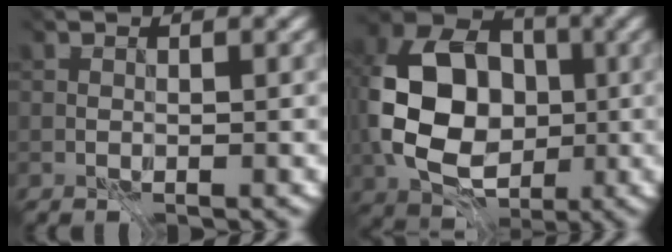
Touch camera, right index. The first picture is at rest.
{"total": 10.1, "force": [-2.6, 7.2, 6.7], "torque": [-0.141, -0.020, -0.023]}